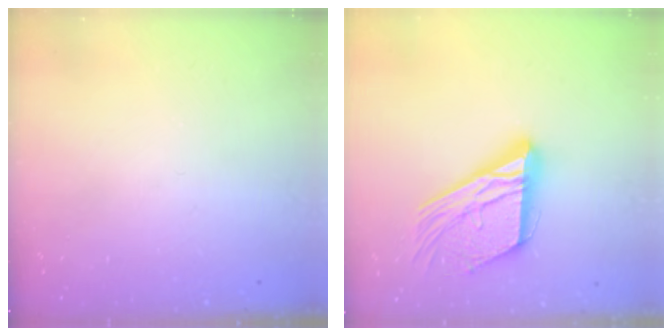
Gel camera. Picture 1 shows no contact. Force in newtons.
{"total": 19.3, "press": 19.2, "slide": 1.8}